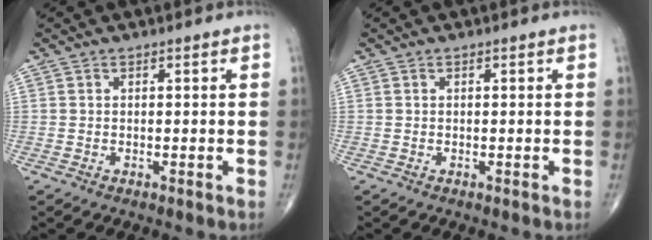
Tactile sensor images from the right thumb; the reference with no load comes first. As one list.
[{"total": 0.0}]